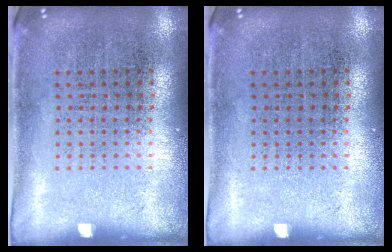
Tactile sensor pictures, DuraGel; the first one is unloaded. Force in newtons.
{"total": 0.0}